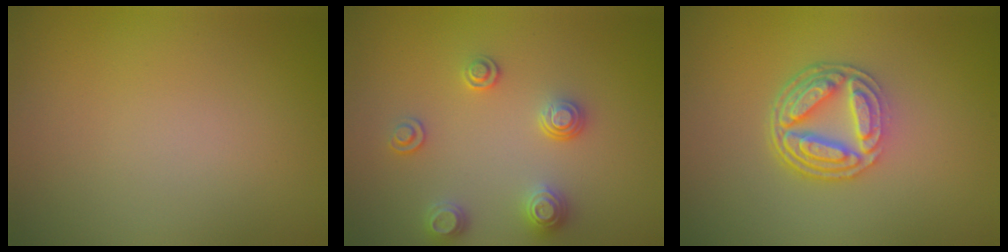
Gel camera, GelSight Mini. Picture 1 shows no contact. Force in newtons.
{"total": 2.6, "press": 2.6, "slide": 0.5}
{"total": 5.1, "press": 3.8, "slide": 3.4}